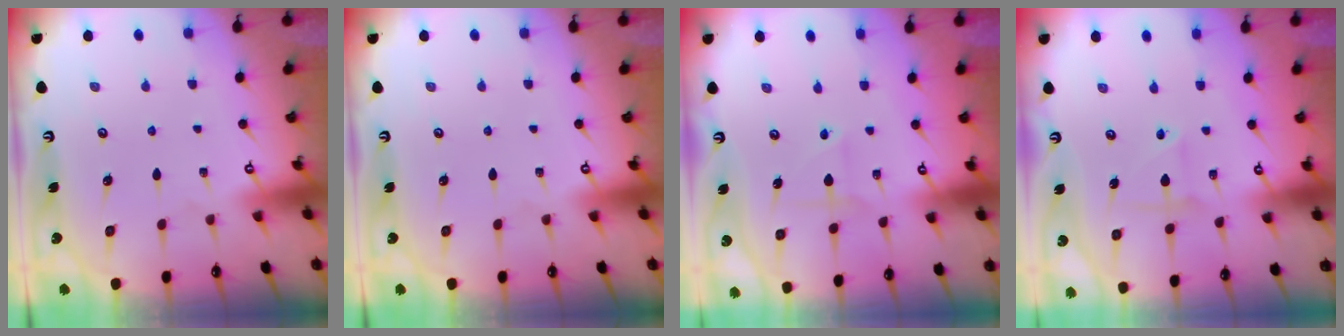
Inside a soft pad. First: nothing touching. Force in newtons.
{"total": 0.0}
{"total": 3.0, "press": 2.8, "slide": 1.0}
{"total": 2.8, "press": 2.7, "slide": 0.6}